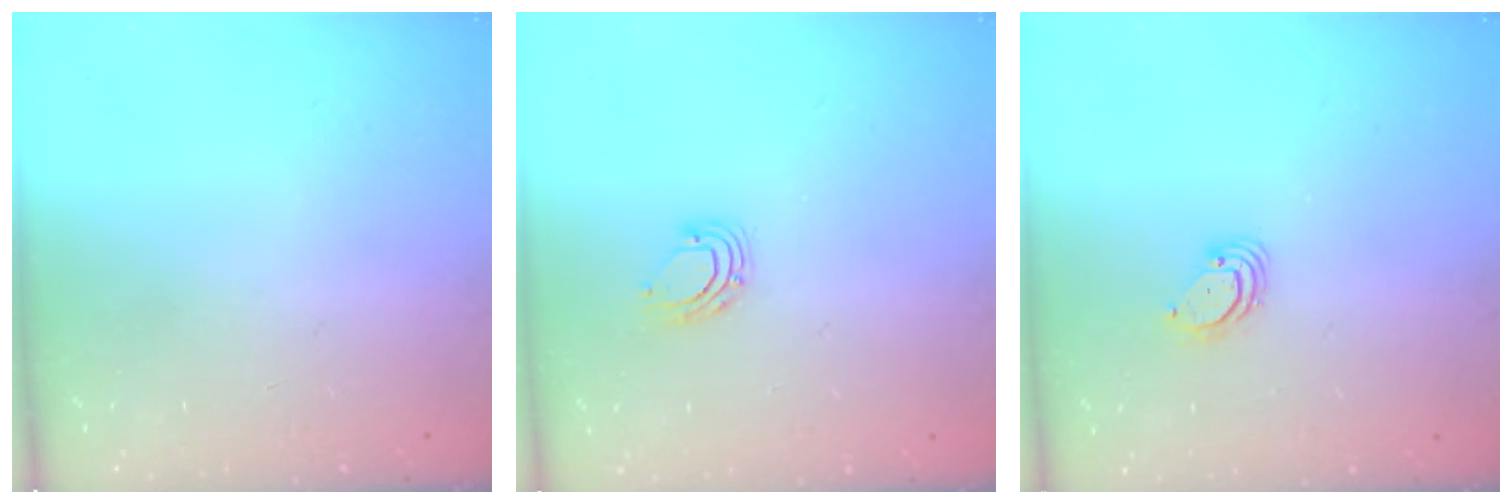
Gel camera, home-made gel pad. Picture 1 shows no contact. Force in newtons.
{"total": 6.9, "press": 6.8, "slide": 0.9}
{"total": 3.9, "press": 3.9, "slide": 0.2}